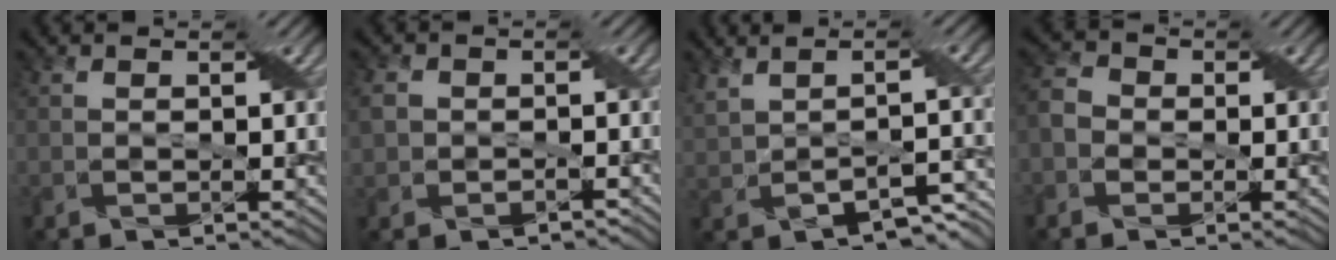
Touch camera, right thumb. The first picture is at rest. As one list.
[{"total": 3.7, "force": [-0.7, 3.1, 1.9], "torque": [-0.045, -0.003, -0.012]}, {"total": 5.5, "force": [-0.4, 2.0, 5.1], "torque": [-0.100, -0.004, 0.004]}, {"total": 3.1, "force": [-1.2, 2.6, 1.3], "torque": [-0.036, 0.004, -0.033]}]